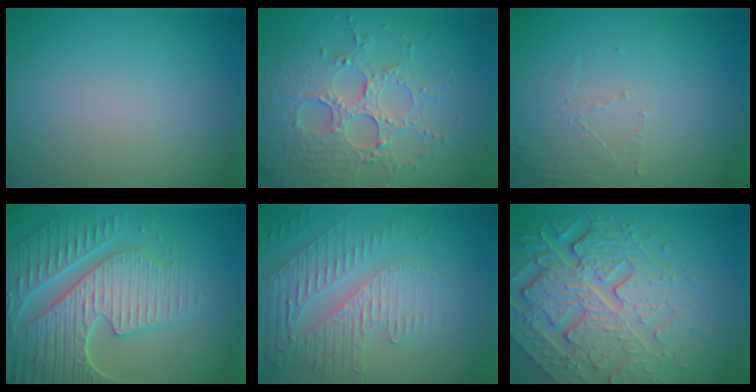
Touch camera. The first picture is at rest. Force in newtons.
{"total": 4.8, "press": 4.4, "slide": 2.0}
{"total": 1.5, "press": 0.5, "slide": 1.4}
{"total": 7.9, "press": 6.1, "slide": 5.1}
{"total": 5.8, "press": 3.3, "slide": 4.7}
{"total": 7.1, "press": 5.6, "slide": 4.4}